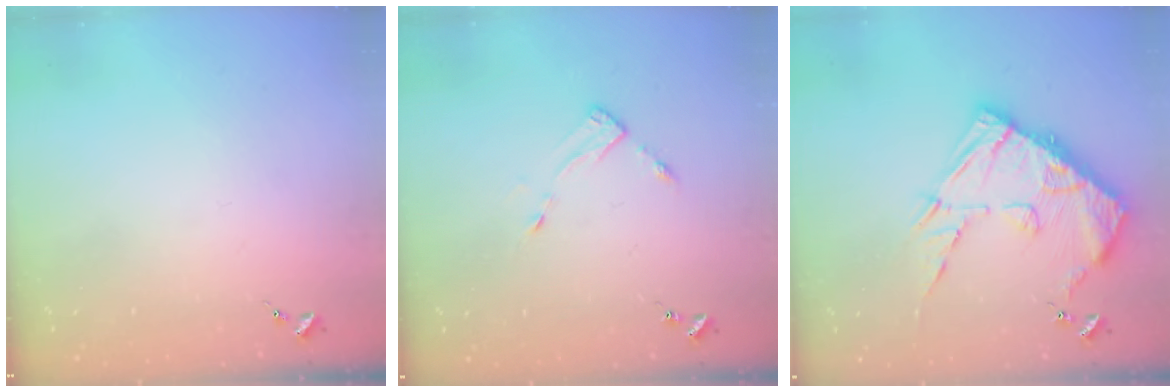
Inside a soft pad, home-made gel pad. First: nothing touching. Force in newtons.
{"total": 3.7, "press": 3.6, "slide": 0.4}
{"total": 18.0, "press": 17.9, "slide": 1.9}